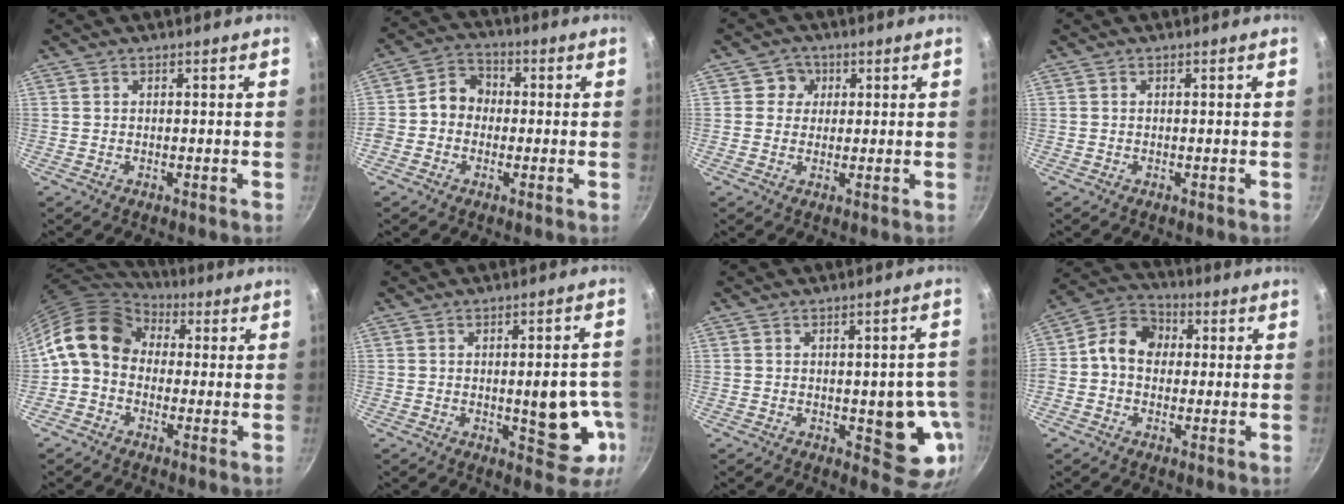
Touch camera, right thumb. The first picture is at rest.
{"total": 6.8, "force": [-0.6, 5.9, 3.3], "torque": [-0.020, 0.020, -0.029]}
{"total": 3.7, "force": [1.0, 3.5, 0.5], "torque": [0.023, 0.002, 0.008]}
{"total": 0.0}
{"total": 13.0, "force": [1.4, 10.2, 7.9], "torque": [-0.125, 0.034, 0.001]}
{"total": 11.1, "force": [-2.0, 4.7, 9.9], "torque": [-0.089, 0.007, -0.021]}
{"total": 10.8, "force": [-2.0, 5.0, 9.3], "torque": [-0.060, 0.000, -0.023]}
{"total": 9.7, "force": [0.5, 7.8, 5.8], "torque": [-0.075, 0.025, -0.019]}